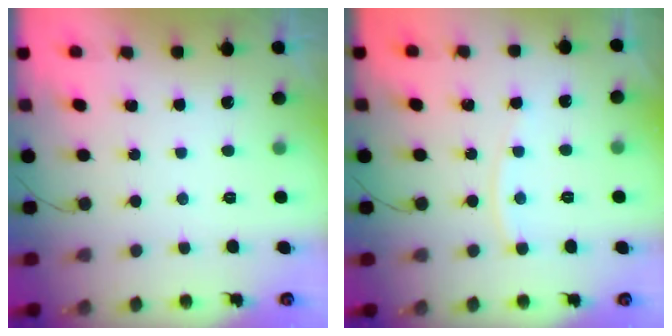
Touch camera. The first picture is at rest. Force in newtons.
{"total": 3.3, "press": 3.2, "slide": 0.4}